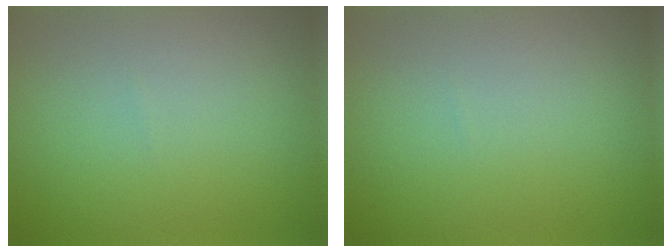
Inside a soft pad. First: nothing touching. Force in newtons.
{"total": 0.0}